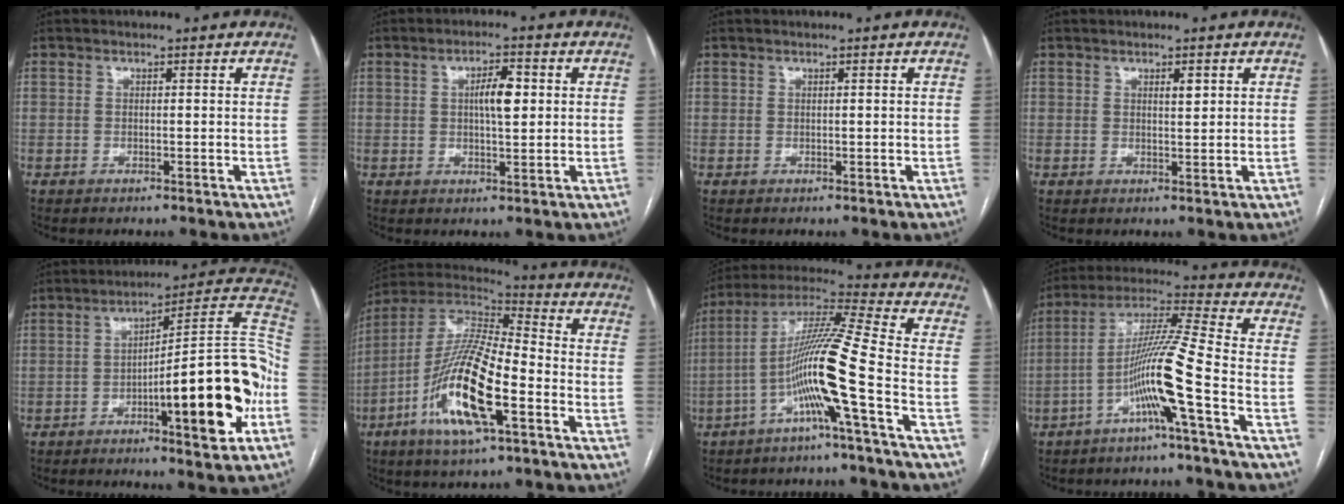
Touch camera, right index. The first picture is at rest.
{"total": 4.8, "force": [0.9, 1.4, 4.5], "torque": [-0.075, 0.007, 0.015]}
{"total": 0.0}
{"total": 1.5, "force": [0.8, 0.5, 1.2], "torque": [-0.019, -0.002, 0.012]}
{"total": 19.2, "force": [-6.3, 2.0, 18.1], "torque": [-0.214, 0.024, -0.085]}
{"total": 17.4, "force": [-6.7, 3.4, 15.7], "torque": [-0.319, -0.011, -0.125]}
{"total": 13.2, "force": [-4.6, -2.1, 12.1], "torque": [-0.233, 0.008, -0.097]}
{"total": 11.4, "force": [-4.6, -2.0, 10.2], "torque": [-0.199, 0.009, -0.092]}